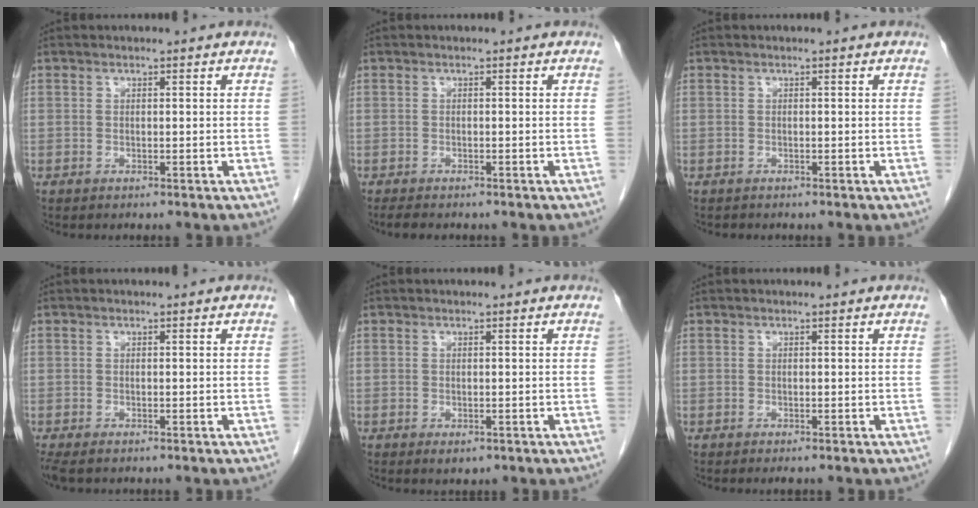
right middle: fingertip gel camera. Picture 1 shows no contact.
{"total": 2.0, "force": [-1.6, 0.5, 1.0], "torque": [-0.020, -0.006, -0.021]}
{"total": 0.0}
{"total": 2.1, "force": [-1.6, 0.7, 1.3], "torque": [-0.021, -0.008, -0.024]}
{"total": 1.3, "force": [-0.6, 0.7, 1.0], "torque": [-0.016, -0.004, -0.001]}
{"total": 0.6, "force": [-0.4, 0.0, 0.4], "torque": [-0.010, -0.005, -0.005]}